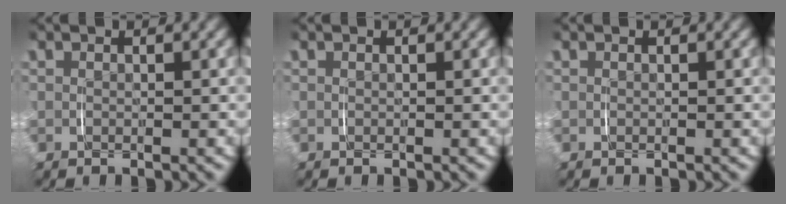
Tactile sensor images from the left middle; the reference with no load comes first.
{"total": 0.0}
{"total": 0.0}